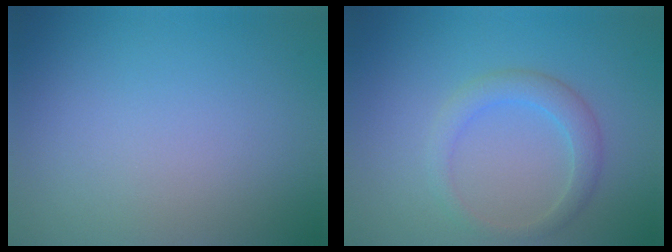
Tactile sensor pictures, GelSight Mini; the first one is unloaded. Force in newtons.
{"total": 2.6, "press": 2.6, "slide": 0.3}